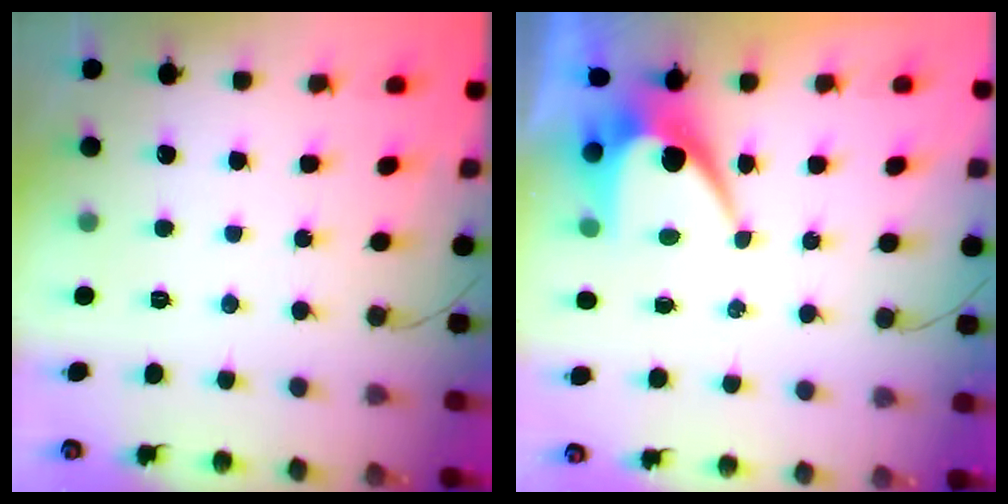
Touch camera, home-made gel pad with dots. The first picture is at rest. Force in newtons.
{"total": 8.1, "press": 8.1, "slide": 0.4}